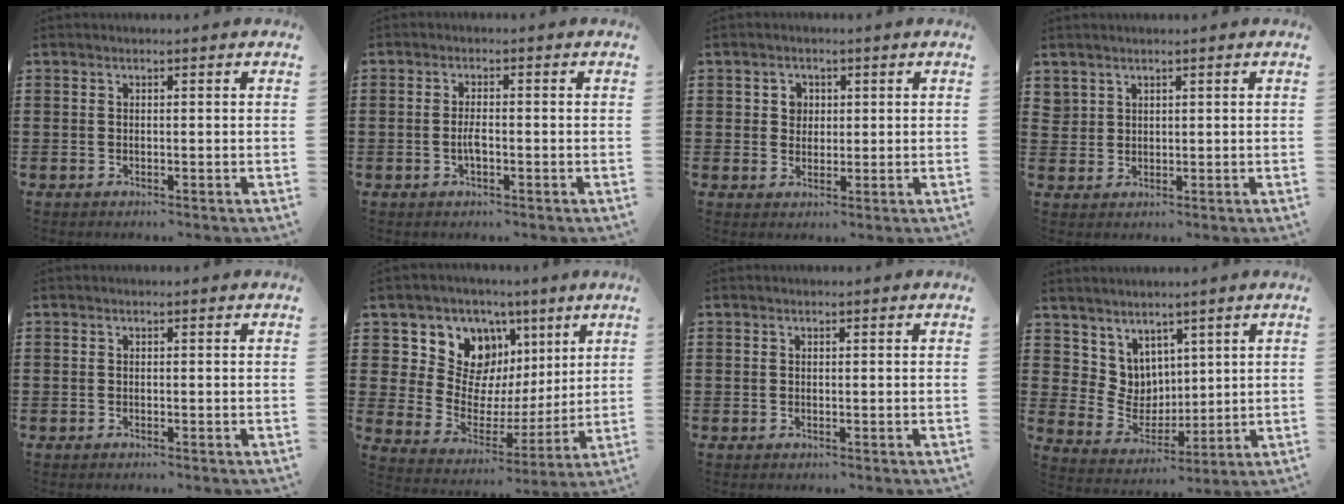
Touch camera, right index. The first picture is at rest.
{"total": 2.5, "force": [-0.7, 0.8, 2.3], "torque": [-0.051, 0.000, -0.015]}
{"total": 2.4, "force": [0.6, 2.2, 0.8], "torque": [-0.026, 0.011, 0.008]}
{"total": 2.1, "force": [1.6, 1.3, 0.1], "torque": [-0.008, 0.004, 0.033]}
{"total": 0.0}
{"total": 10.8, "force": [5.0, 8.8, 3.8], "torque": [-0.108, -0.037, 0.097]}
{"total": 0.0}
{"total": 6.1, "force": [3.9, 4.7, 0.1], "torque": [-0.036, -0.016, 0.077]}